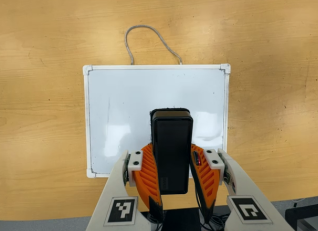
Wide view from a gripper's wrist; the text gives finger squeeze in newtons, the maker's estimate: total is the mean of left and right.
{"total": 8.9, "left": 7.3, "right": 10.6}